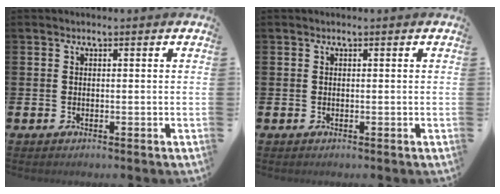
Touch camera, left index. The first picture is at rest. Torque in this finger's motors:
{"motor_torque": [0.11, 0.07, -0.01, -0.01]}